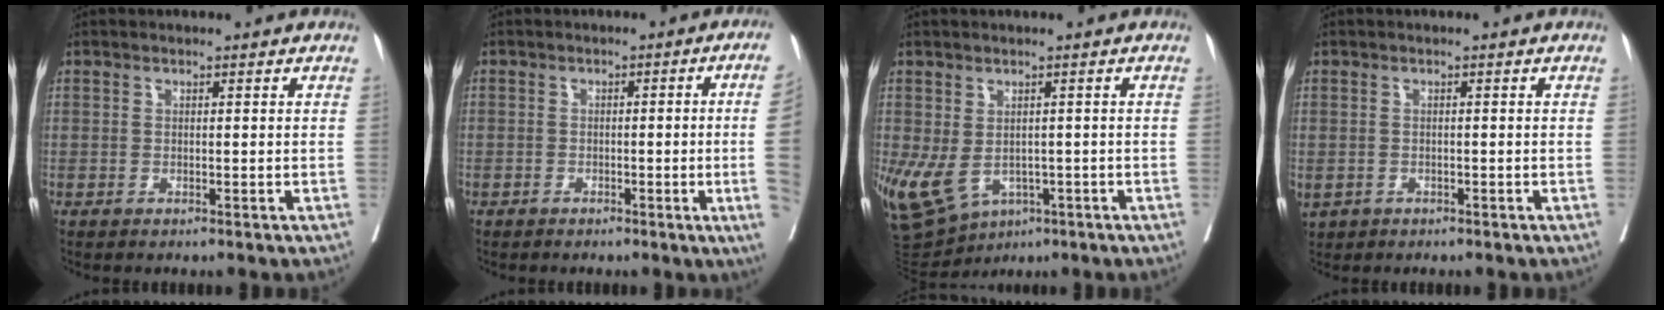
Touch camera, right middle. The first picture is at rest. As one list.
[{"total": 7.8, "force": [-1.4, -1.9, 7.4], "torque": [-0.077, -0.011, -0.020]}, {"total": 11.7, "force": [-4.4, 7.9, 7.4], "torque": [-0.159, -0.007, -0.054]}, {"total": 3.6, "force": [-1.9, 2.6, 1.6], "torque": [-0.041, -0.002, -0.022]}]